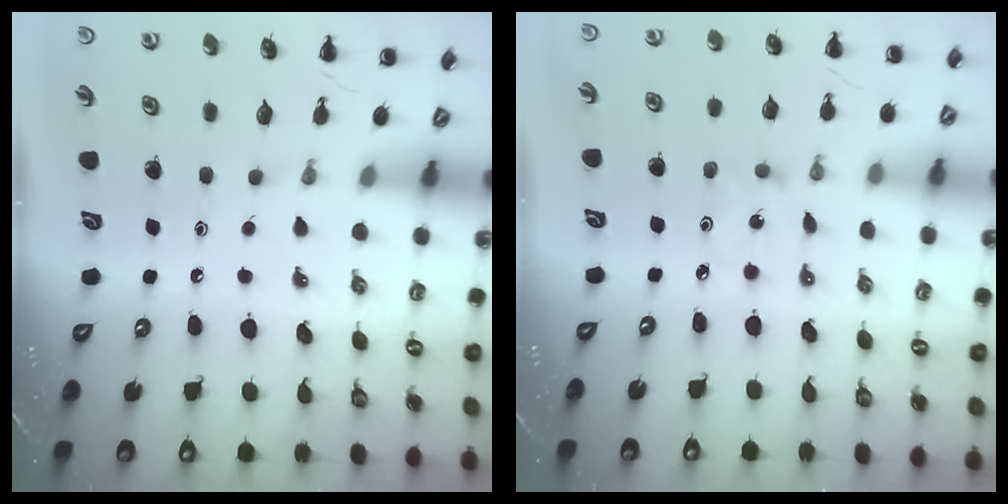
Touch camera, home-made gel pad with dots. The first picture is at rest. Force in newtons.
{"total": 1.8, "press": 1.7, "slide": 0.5}